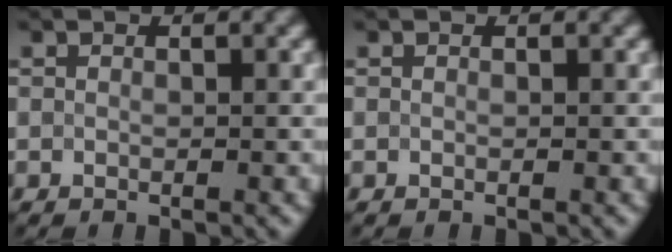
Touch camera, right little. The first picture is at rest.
{"total": 0.0}